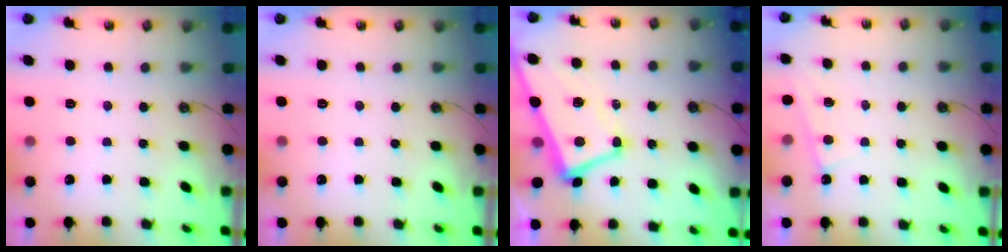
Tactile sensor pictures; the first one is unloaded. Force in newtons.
{"total": 0.0}
{"total": 2.0, "press": 1.7, "slide": 1.1}
{"total": 0.7, "press": 0.7, "slide": 0.2}